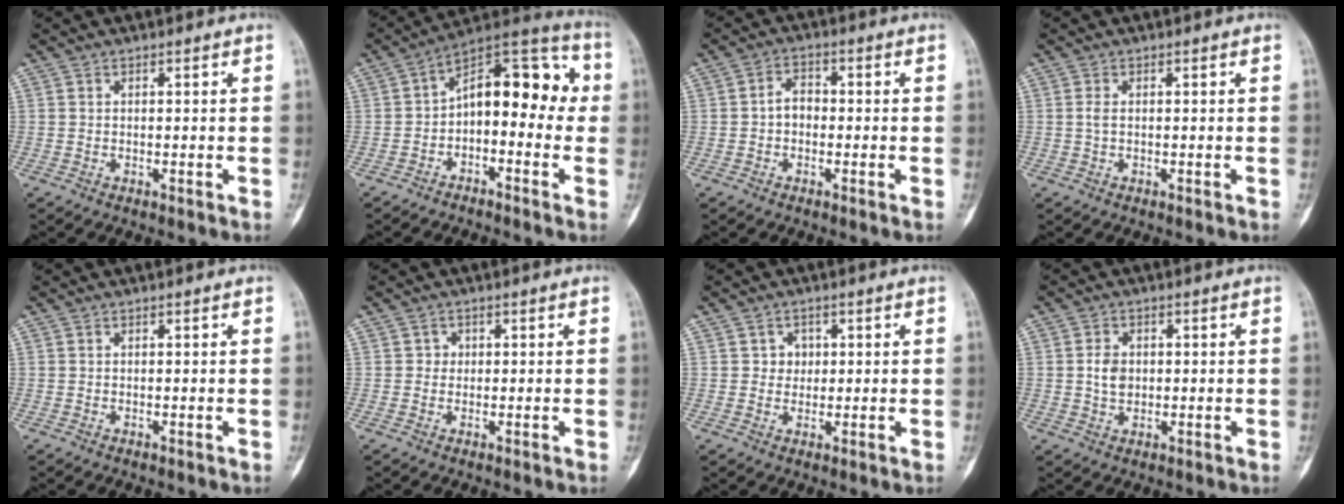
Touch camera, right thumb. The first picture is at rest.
{"total": 14.4, "force": [-0.8, 8.1, 11.8], "torque": [-0.134, 0.058, -0.029]}
{"total": 3.4, "force": [-0.6, 2.5, 2.2], "torque": [-0.024, 0.015, -0.019]}
{"total": 1.2, "force": [0.1, 0.5, 1.1], "torque": [-0.028, -0.002, 0.002]}
{"total": 0.0}
{"total": 1.4, "force": [0.2, 1.4, 0.4], "torque": [0.004, 0.004, 0.000]}
{"total": 2.8, "force": [0.6, 2.6, 1.0], "torque": [0.006, 0.002, 0.005]}
{"total": 3.6, "force": [0.2, 2.8, 2.3], "torque": [-0.029, 0.001, 0.003]}